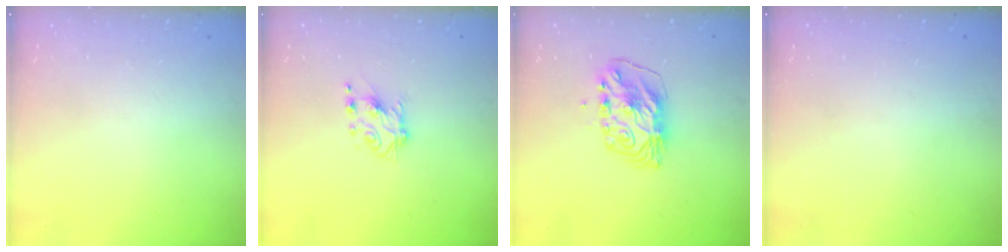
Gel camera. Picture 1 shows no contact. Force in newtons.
{"total": 5.6, "press": 5.6, "slide": 0.8}
{"total": 8.4, "press": 8.4, "slide": 0.8}
{"total": 0.0}